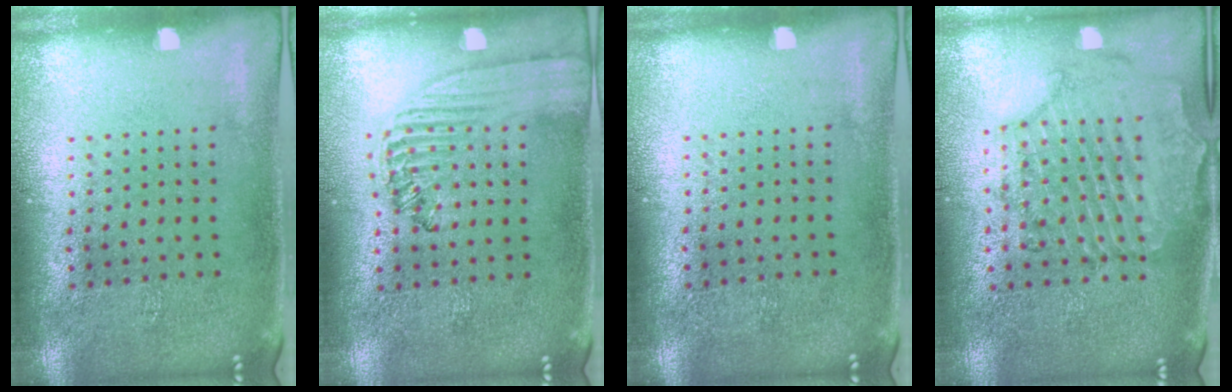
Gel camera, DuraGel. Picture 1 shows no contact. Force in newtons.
{"total": 1.5, "press": 1.4, "slide": 0.5}
{"total": 0.0}
{"total": 0.8, "press": 0.7, "slide": 0.3}